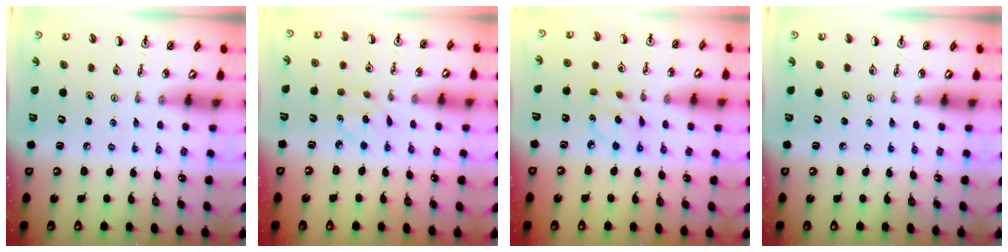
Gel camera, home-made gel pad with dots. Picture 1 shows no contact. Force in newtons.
{"total": 4.6, "press": 4.6, "slide": 0.5}
{"total": 3.9, "press": 3.9, "slide": 0.3}
{"total": 0.0}